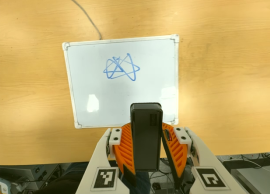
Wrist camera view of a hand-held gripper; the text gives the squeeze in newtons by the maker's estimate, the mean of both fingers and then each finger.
{"total": 5.5, "left": 4.8, "right": 6.2}